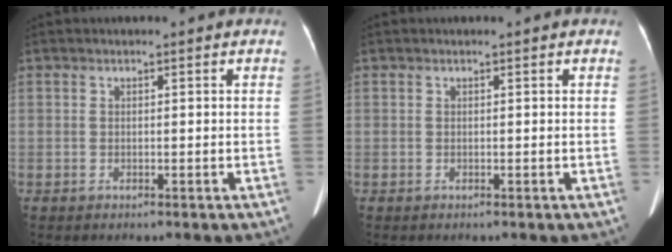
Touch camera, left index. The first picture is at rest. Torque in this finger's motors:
{"motor_torque": [0.02, 0.02, 0.03, 0.00]}